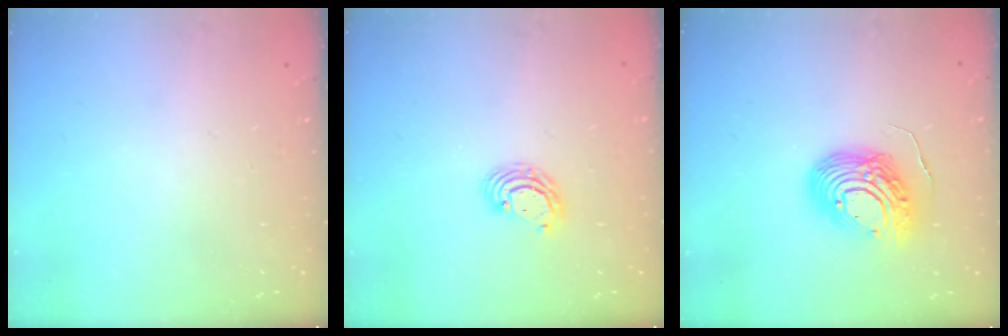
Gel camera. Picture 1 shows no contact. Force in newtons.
{"total": 4.9, "press": 4.9, "slide": 0.2}
{"total": 15.0, "press": 14.9, "slide": 1.9}